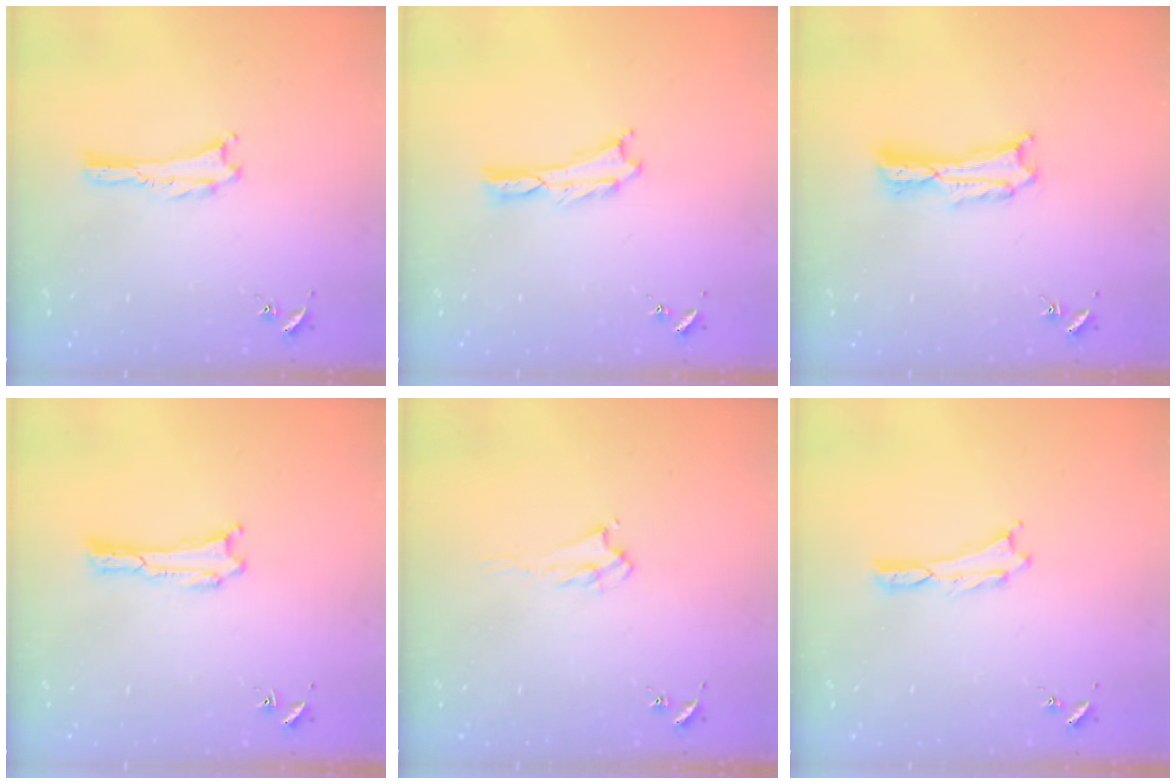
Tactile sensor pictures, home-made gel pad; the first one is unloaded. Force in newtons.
{"total": 0.0}
{"total": 2.7, "press": 2.7, "slide": 0.3}
{"total": 0.0}
{"total": 2.2, "press": 2.2, "slide": 0.4}
{"total": 0.0}